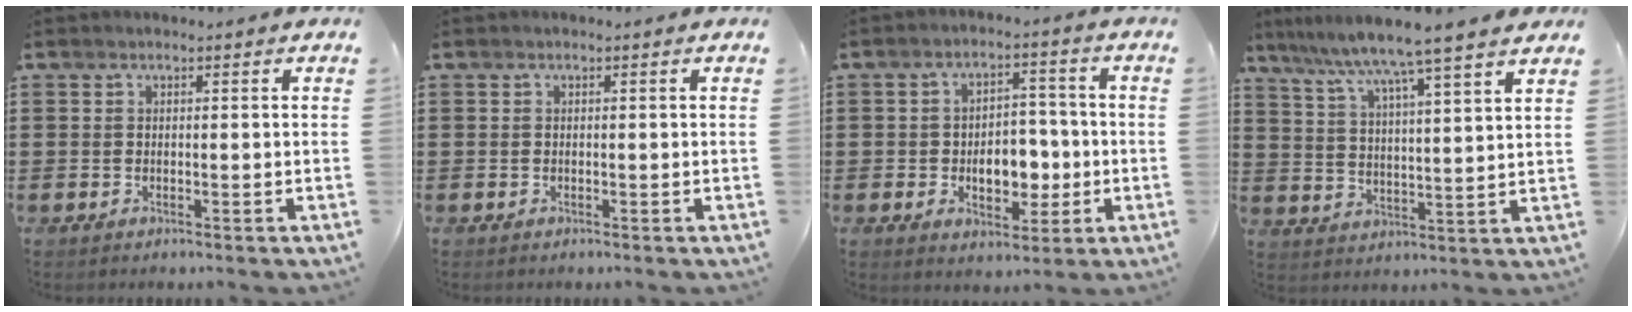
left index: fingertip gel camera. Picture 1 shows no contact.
{"total": 0.0}
{"total": 7.4, "force": [-1.5, 4.9, 5.4], "torque": [-0.083, 0.009, -0.028]}
{"total": 6.5, "force": [5.6, -1.3, 3.0], "torque": [-0.082, -0.044, 0.087]}